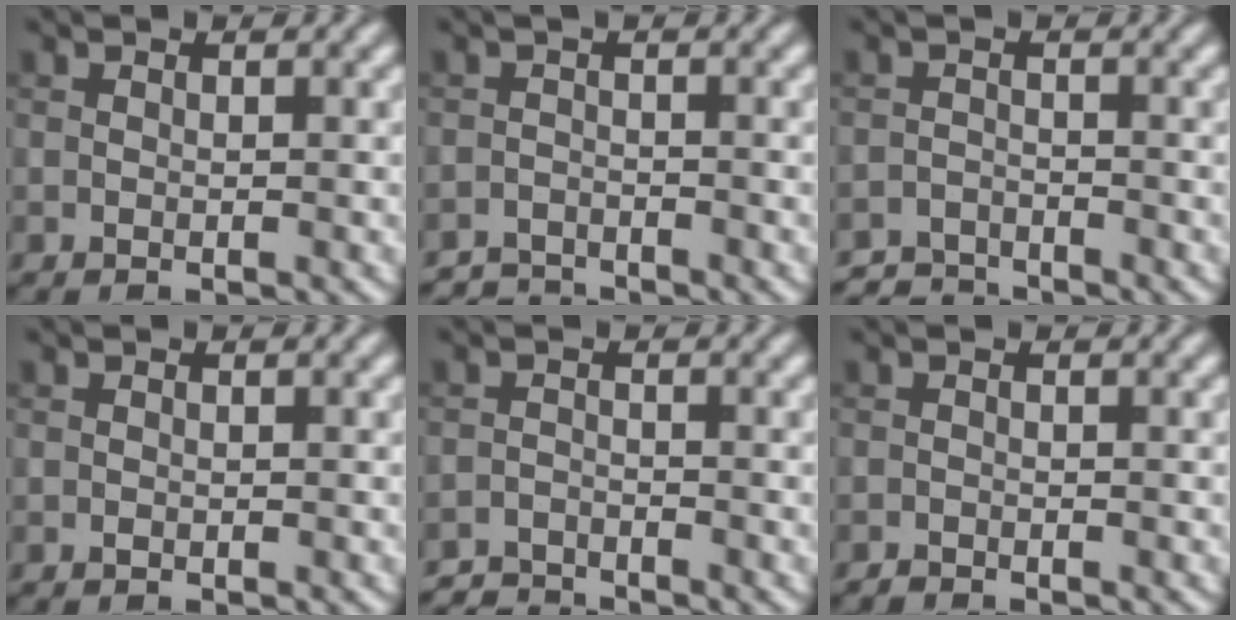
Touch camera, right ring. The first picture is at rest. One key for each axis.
{"total": 2.1, "fx": -2.1, "fy": 0.2, "fz": 0.0, "tx": 0.003, "ty": -0.002, "tz": -0.043}
{"total": 2.6, "fx": -2.5, "fy": 0.3, "fz": 0.0, "tx": 0.003, "ty": -0.001, "tz": -0.053}
{"total": 0.0}
{"total": 2.2, "fx": -2.2, "fy": 0.3, "fz": 0.0, "tx": 0.002, "ty": -0.001, "tz": -0.047}
{"total": 0.6, "fx": -0.6, "fy": 0.1, "fz": 0.0, "tx": 0.002, "ty": -0.003, "tz": -0.012}